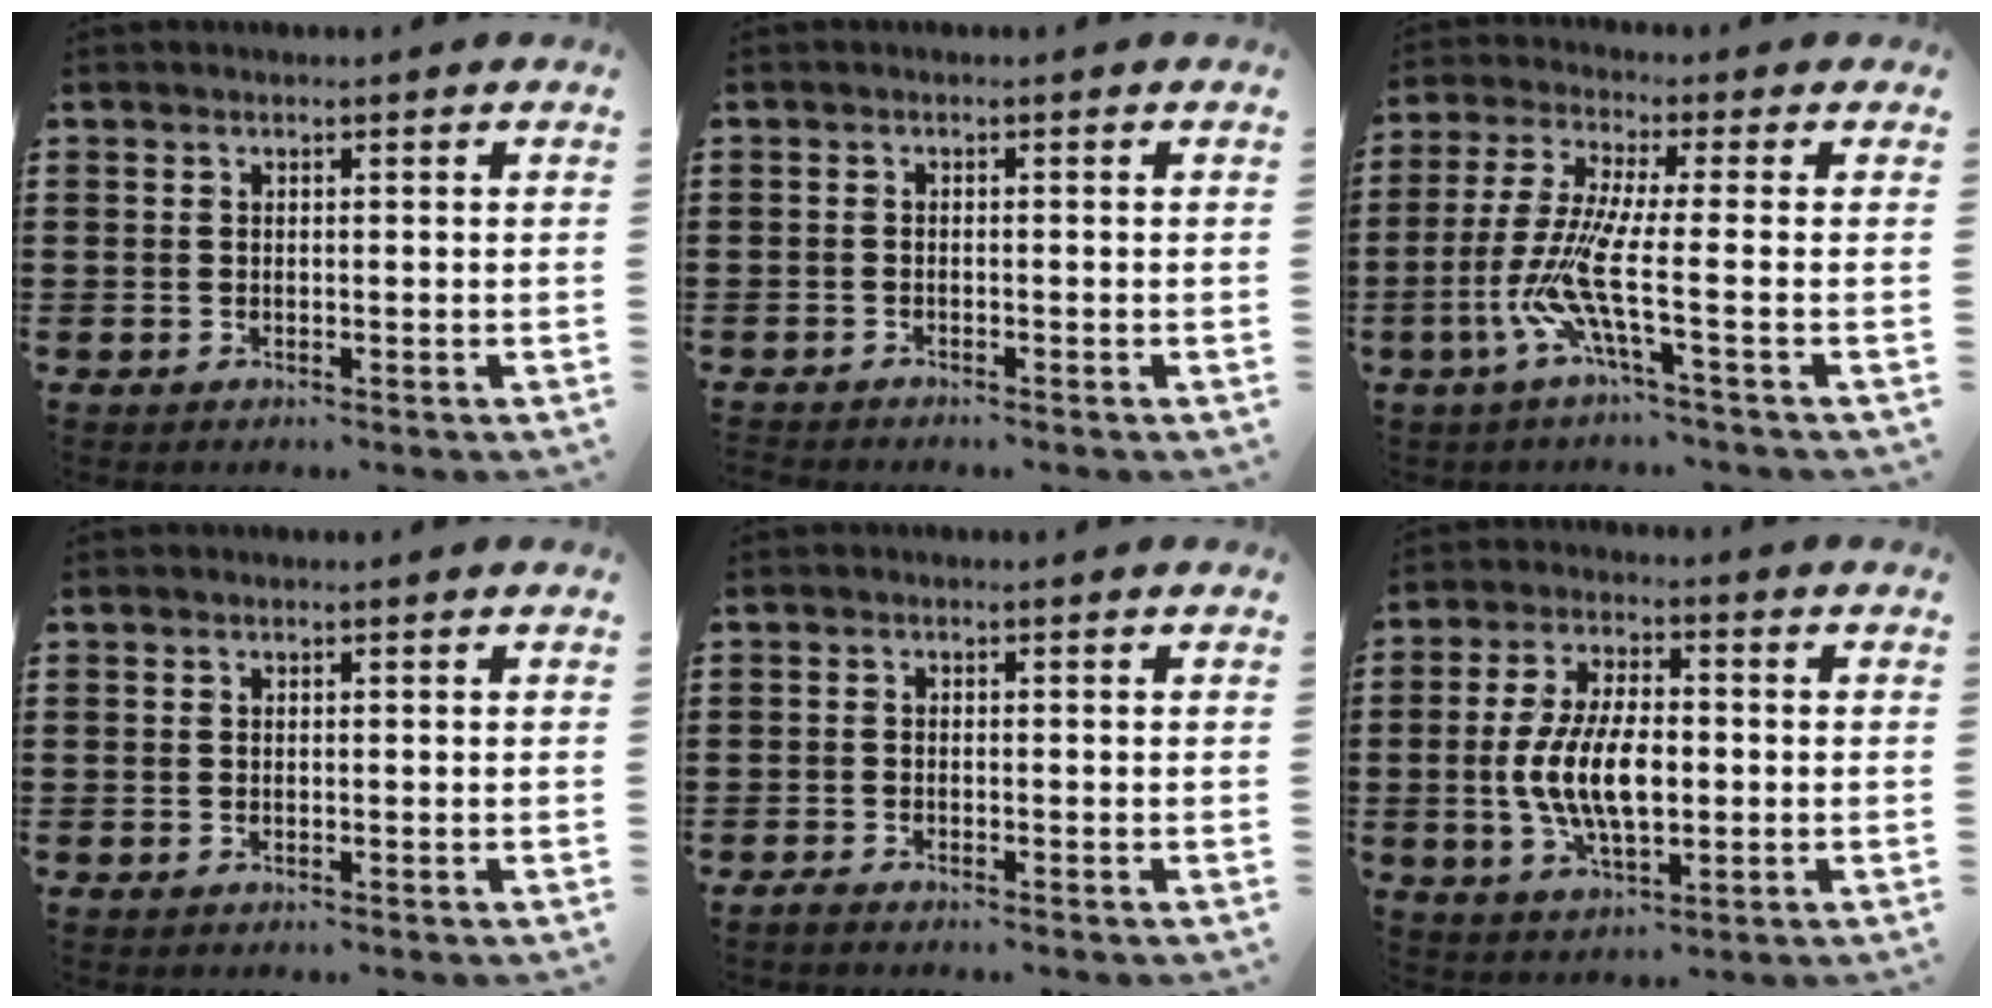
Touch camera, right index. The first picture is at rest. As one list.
[{"total": 0.8, "force": [-0.8, 0.0, 0.0], "torque": [-0.002, 0.000, -0.017]}, {"total": 9.0, "force": [-2.7, 0.4, 8.5], "torque": [-0.202, -0.027, -0.062]}, {"total": 0.0}, {"total": 0.9, "force": [-0.9, 0.0, 0.2], "torque": [-0.007, -0.002, -0.017]}, {"total": 9.9, "force": [-1.0, 4.8, 8.6], "torque": [-0.185, 0.002, -0.021]}]